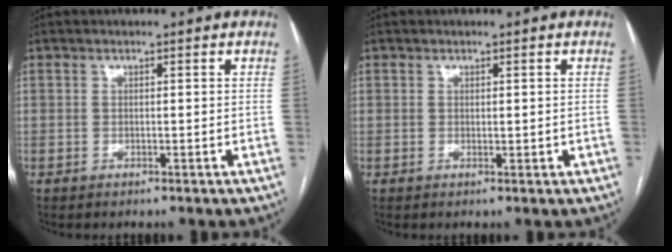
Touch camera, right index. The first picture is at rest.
{"total": 1.1, "force": [-0.1, 0.5, 1.0], "torque": [-0.015, -0.003, 0.005]}